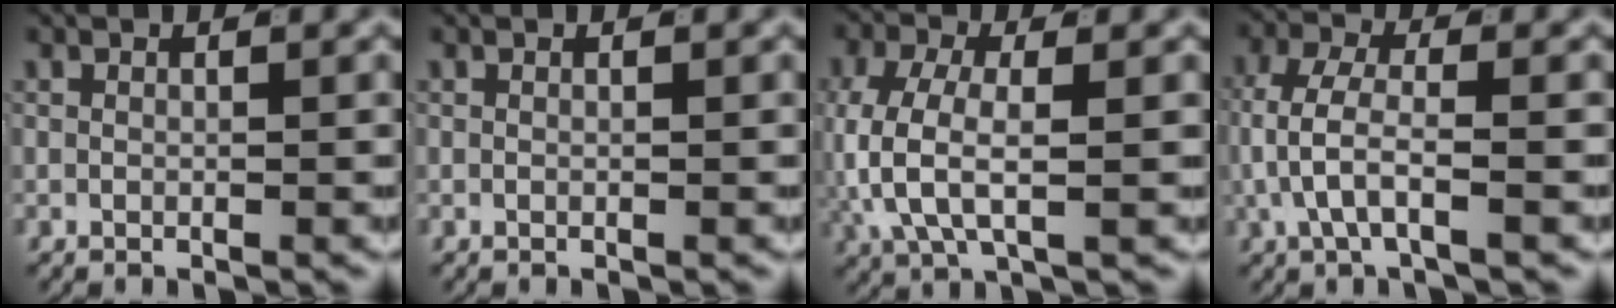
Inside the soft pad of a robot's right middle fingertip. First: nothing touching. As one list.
[{"total": 0.0}, {"total": 6.0, "force": [-0.2, 3.5, 4.8], "torque": [-0.118, -0.016, 0.007]}, {"total": 4.5, "force": [-0.7, 2.2, 3.8], "torque": [-0.085, -0.010, -0.010]}]